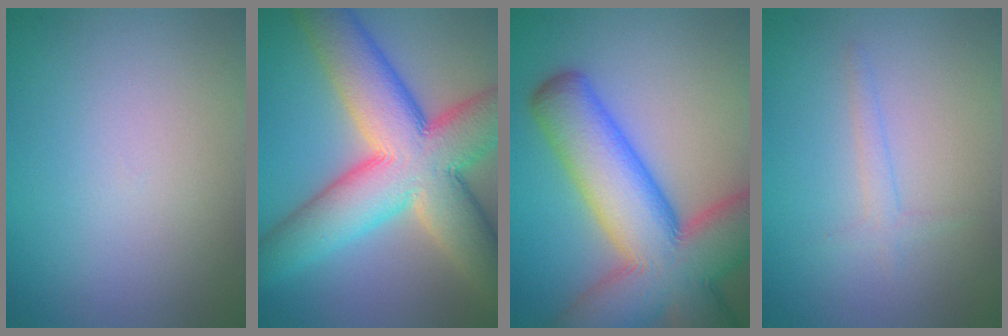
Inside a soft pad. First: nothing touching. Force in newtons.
{"total": 13.7, "press": 13.7, "slide": 0.6}
{"total": 14.2, "press": 14.2, "slide": 0.7}
{"total": 1.1, "press": 1.1, "slide": 0.1}